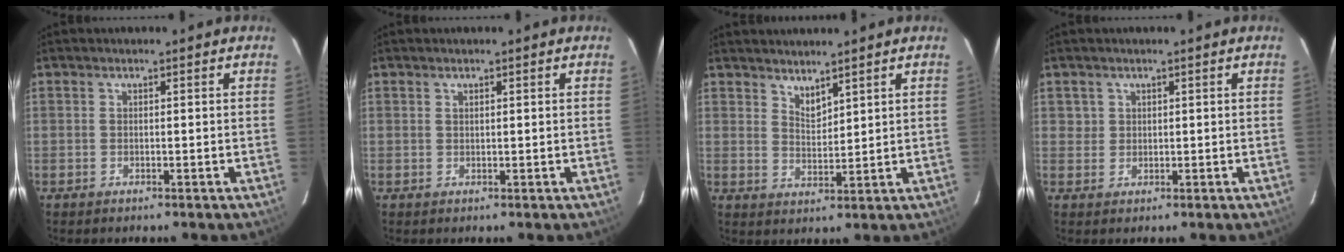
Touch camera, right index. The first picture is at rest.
{"total": 0.5, "force": [0.4, 0.2, 0.3], "torque": [-0.006, 0.002, 0.008]}
{"total": 2.9, "force": [2.5, 0.4, 1.6], "torque": [-0.027, -0.003, 0.042]}
{"total": 1.5, "force": [0.5, 1.4, 0.0], "torque": [0.010, 0.010, 0.008]}